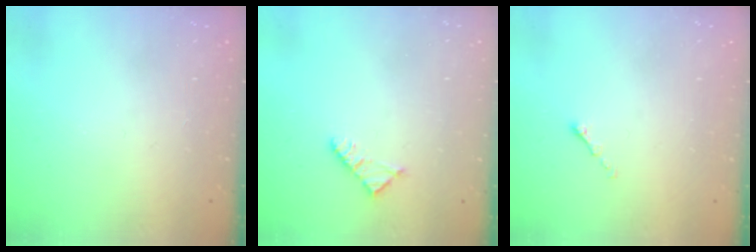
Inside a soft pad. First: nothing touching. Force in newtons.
{"total": 2.3, "press": 2.3, "slide": 0.4}
{"total": 0.0}